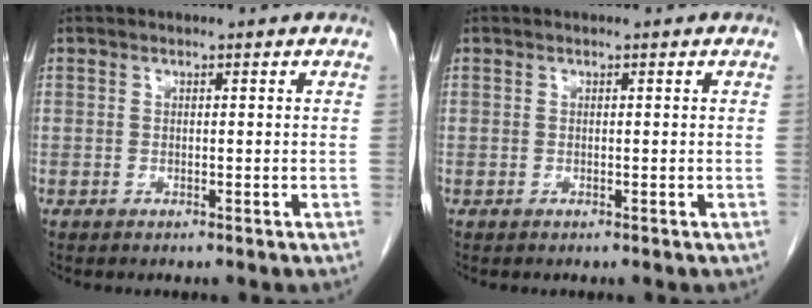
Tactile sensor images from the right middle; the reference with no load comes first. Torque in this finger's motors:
{"motor_torque": [-0.03, -0.01, -0.01, -0.01]}